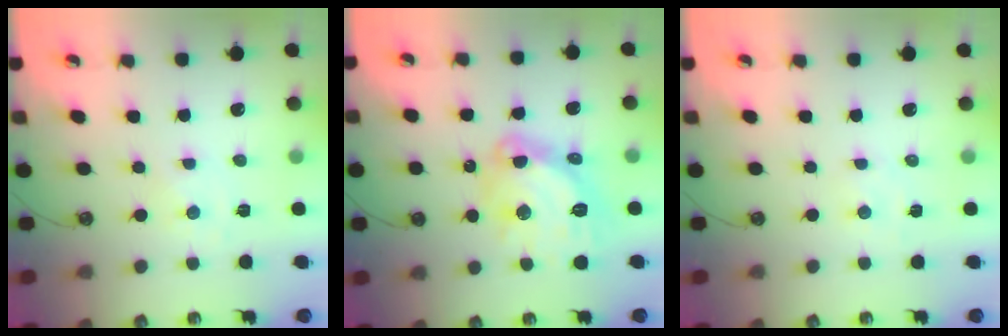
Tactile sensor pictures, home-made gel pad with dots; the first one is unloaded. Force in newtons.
{"total": 17.5, "press": 17.4, "slide": 1.7}
{"total": 1.4, "press": 1.4, "slide": 0.3}